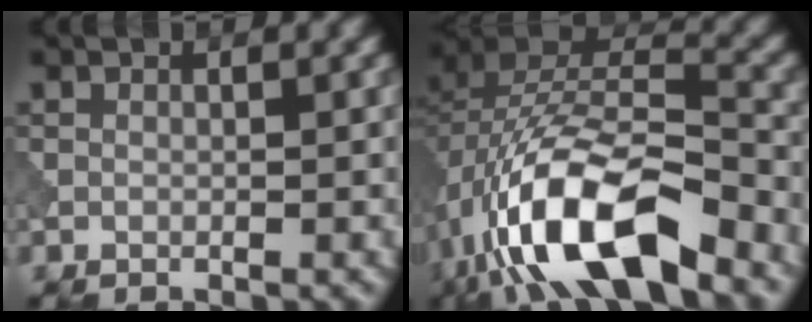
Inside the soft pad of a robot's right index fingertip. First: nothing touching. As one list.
[{"total": 14.1, "force": [-6.9, 6.1, 10.7], "torque": [-0.202, 0.004, -0.128]}]